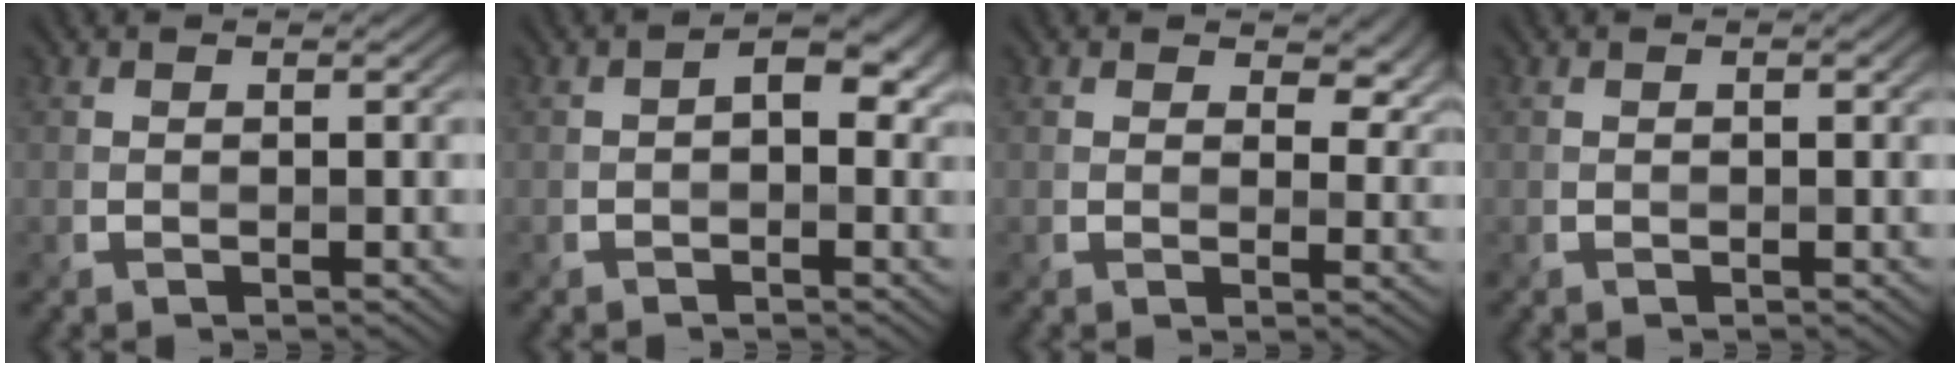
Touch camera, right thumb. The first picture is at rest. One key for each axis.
{"total": 4.2, "fx": 0.1, "fy": 2.6, "fz": 3.4, "tx": -0.044, "ty": 0.001, "tz": 0.000}
{"total": 5.2, "fx": 2.6, "fy": 3.0, "fz": 3.3, "tx": -0.045, "ty": -0.006, "tz": 0.039}
{"total": 0.9, "fx": 0.2, "fy": 0.3, "fz": 0.8, "tx": -0.011, "ty": 0.001, "tz": 0.003}